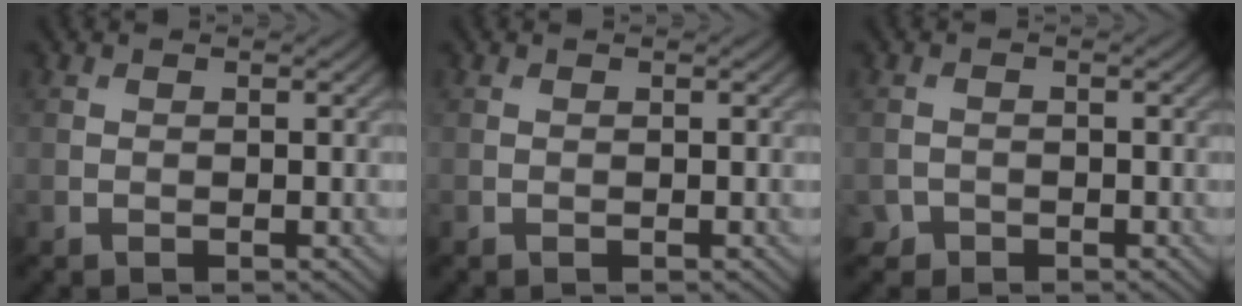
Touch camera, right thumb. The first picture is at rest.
{"total": 0.0}
{"total": 1.4, "force": [-1.0, 0.9, 0.1], "torque": [0.004, -0.001, -0.024]}